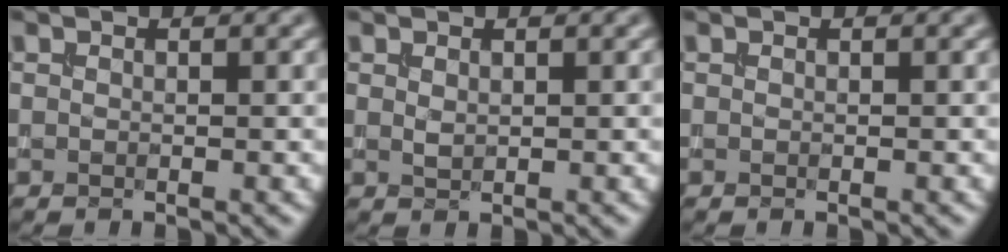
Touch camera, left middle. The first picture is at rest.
{"total": 0.6, "force": [0.3, 0.3, 0.5], "torque": [-0.014, -0.002, 0.011]}
{"total": 0.0}